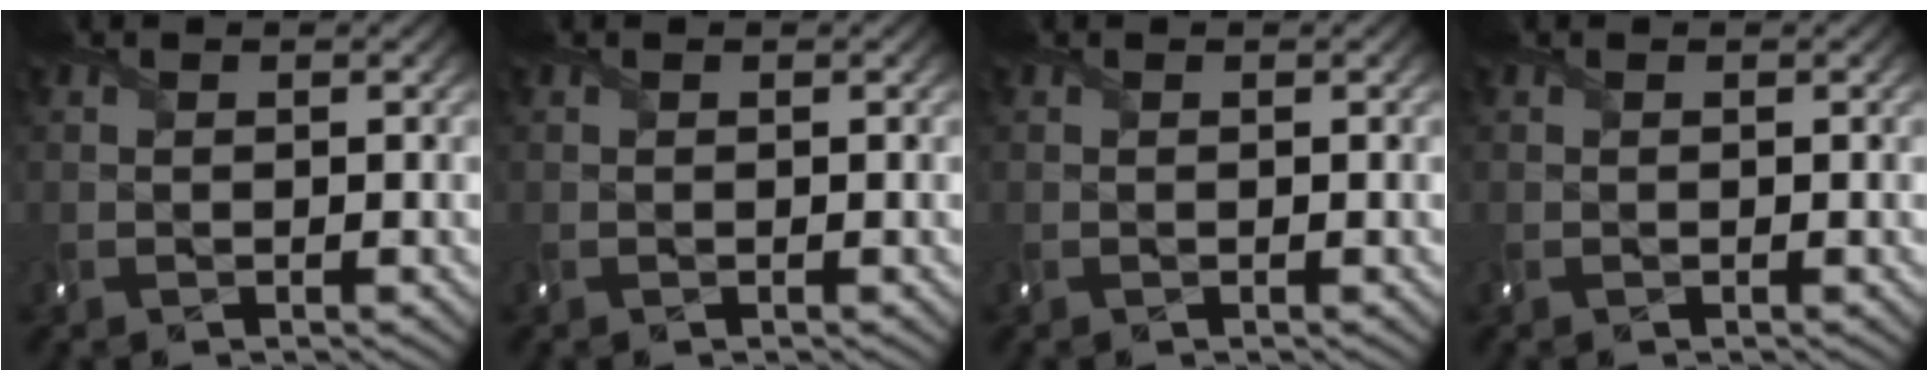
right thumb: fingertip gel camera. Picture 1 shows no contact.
{"total": 0.0}
{"total": 0.0}
{"total": 0.0}